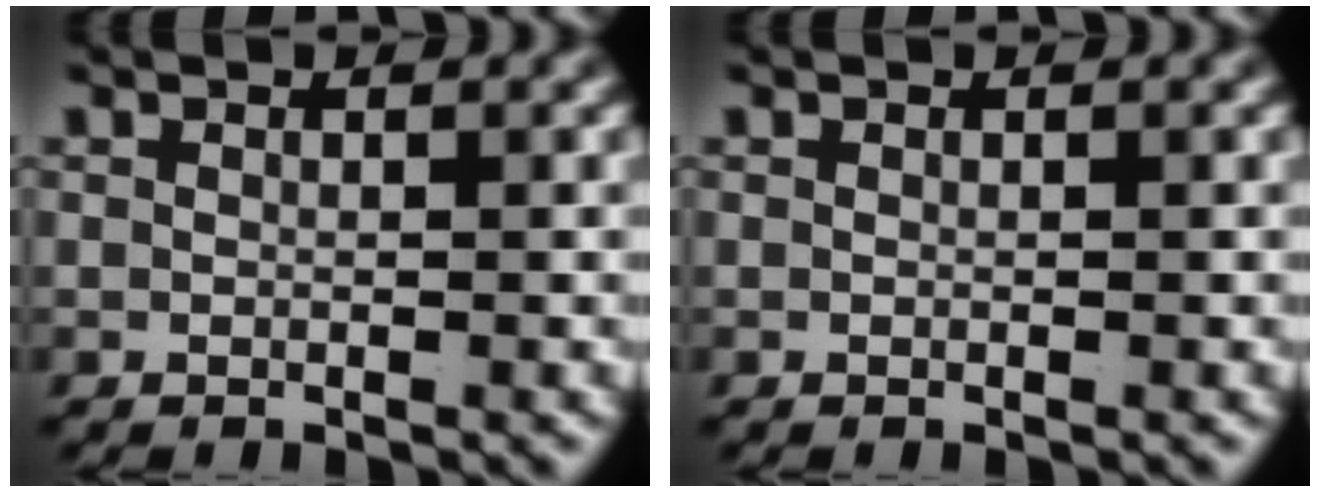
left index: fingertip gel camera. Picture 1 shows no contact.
{"total": 0.0}